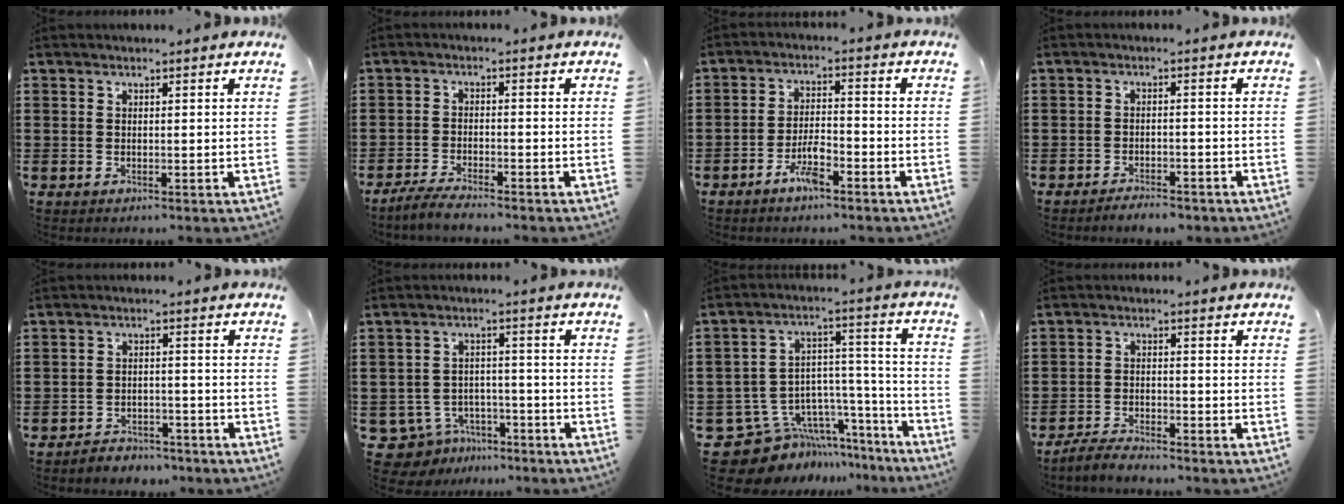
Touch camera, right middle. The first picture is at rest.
{"total": 3.2, "force": [-3.1, 0.2, 0.9], "torque": [-0.025, 0.002, -0.066]}
{"total": 5.9, "force": [-4.0, 1.6, 4.0], "torque": [-0.087, 0.006, -0.078]}
{"total": 2.6, "force": [-2.5, 0.5, 0.2], "torque": [-0.009, 0.002, -0.054]}
{"total": 3.2, "force": [-3.1, 0.6, -0.3], "torque": [-0.003, 0.004, -0.069]}
{"total": 5.4, "force": [-4.8, 2.4, 0.8], "torque": [-0.048, 0.007, -0.104]}
{"total": 10.1, "force": [-7.5, 6.4, 2.1], "torque": [-0.058, 0.008, -0.133]}
{"total": 3.2, "force": [-3.1, 0.5, 0.5], "torque": [-0.013, 0.010, -0.066]}